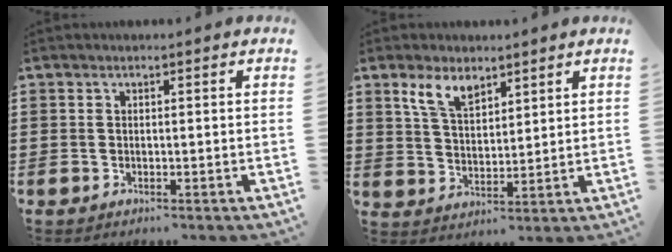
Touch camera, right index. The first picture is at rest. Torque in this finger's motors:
{"motor_torque": [0.57, 0.24, 0.18, 0.11]}